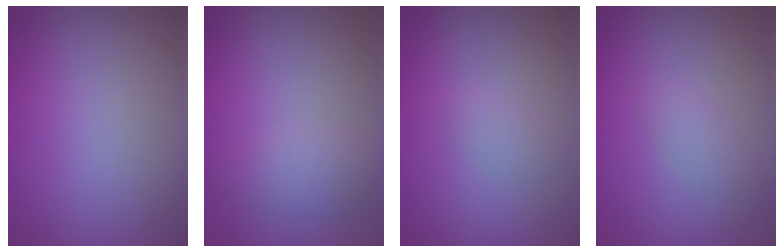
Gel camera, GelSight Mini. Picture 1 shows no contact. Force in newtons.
{"total": 2.4, "press": 2.4, "slide": 0.1}
{"total": 1.1, "press": 1.1, "slide": 0.1}
{"total": 1.5, "press": 1.5, "slide": 0.1}